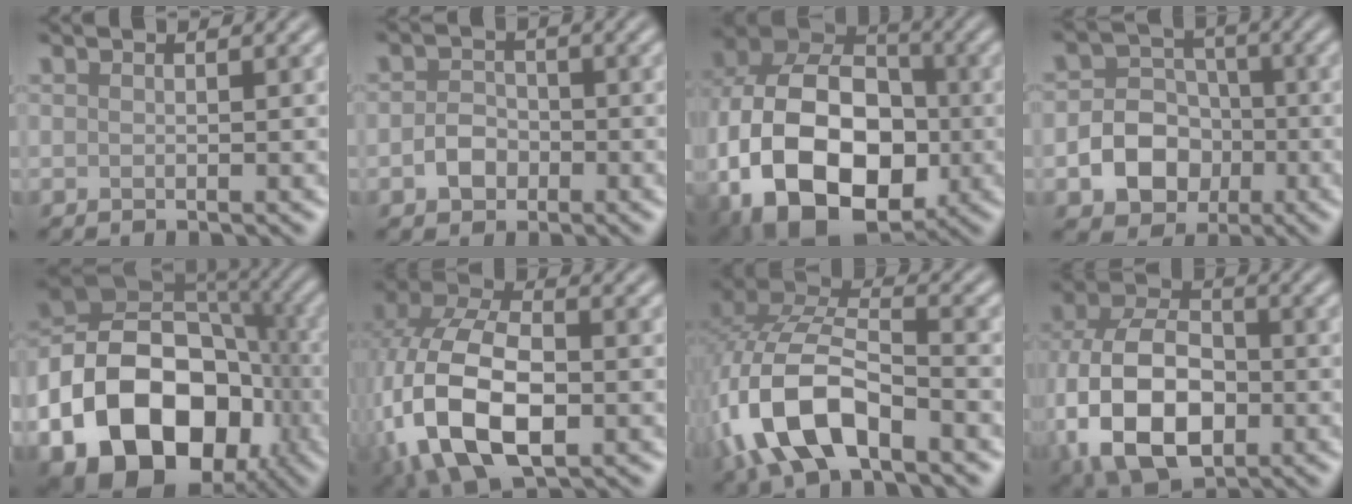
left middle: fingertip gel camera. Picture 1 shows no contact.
{"total": 2.4, "force": [-0.9, 1.9, 1.1], "torque": [-0.018, 0.001, -0.022]}
{"total": 17.4, "force": [-4.5, 12.0, 11.8], "torque": [-0.221, -0.014, -0.087]}
{"total": 6.3, "force": [-1.8, 5.2, 3.0], "torque": [-0.022, -0.004, -0.052]}
{"total": 17.9, "force": [-6.3, 13.0, 10.6], "torque": [-0.196, -0.022, -0.103]}
{"total": 14.1, "force": [-3.5, 8.8, 10.5], "torque": [-0.237, -0.022, -0.053]}
{"total": 10.7, "force": [-4.8, 5.1, 8.1], "torque": [-0.184, 0.005, -0.099]}
{"total": 12.9, "force": [-3.7, 8.1, 9.3], "torque": [-0.206, -0.017, -0.075]}